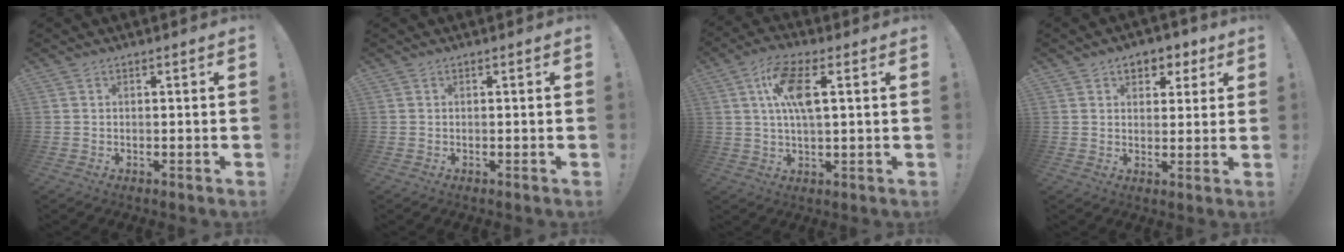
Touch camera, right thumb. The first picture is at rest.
{"total": 0.0}
{"total": 11.4, "force": [3.1, 4.3, 10.0], "torque": [-0.181, 0.002, 0.054]}
{"total": 5.6, "force": [2.9, 4.3, 2.2], "torque": [-0.020, -0.015, 0.051]}